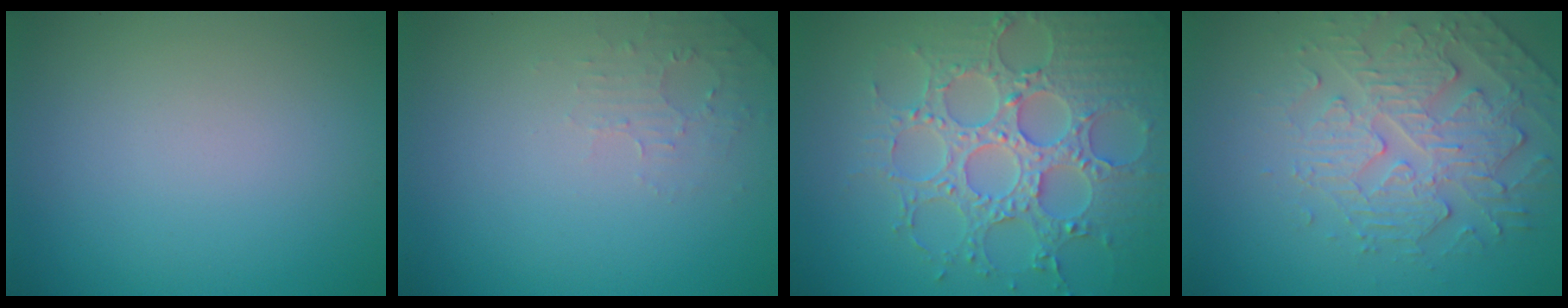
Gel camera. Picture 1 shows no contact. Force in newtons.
{"total": 1.6, "press": 1.6, "slide": 0.4}
{"total": 7.2, "press": 5.9, "slide": 4.1}
{"total": 4.8, "press": 3.6, "slide": 3.2}